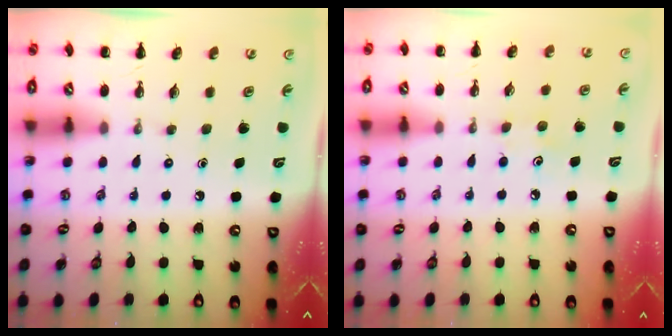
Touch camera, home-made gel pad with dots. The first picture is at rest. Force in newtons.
{"total": 3.0, "press": 2.9, "slide": 0.8}